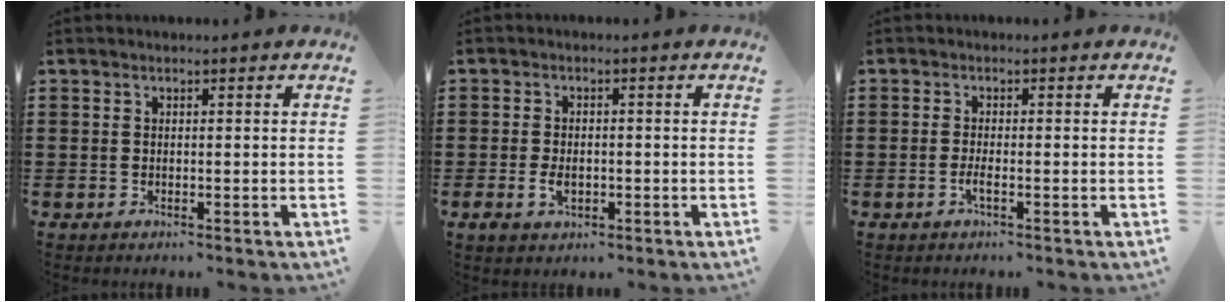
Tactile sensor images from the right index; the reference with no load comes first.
{"total": 2.6, "force": [-0.7, 1.6, 2.0], "torque": [-0.039, -0.002, -0.013]}
{"total": 1.7, "force": [-0.8, 0.1, 1.5], "torque": [-0.033, -0.004, -0.016]}